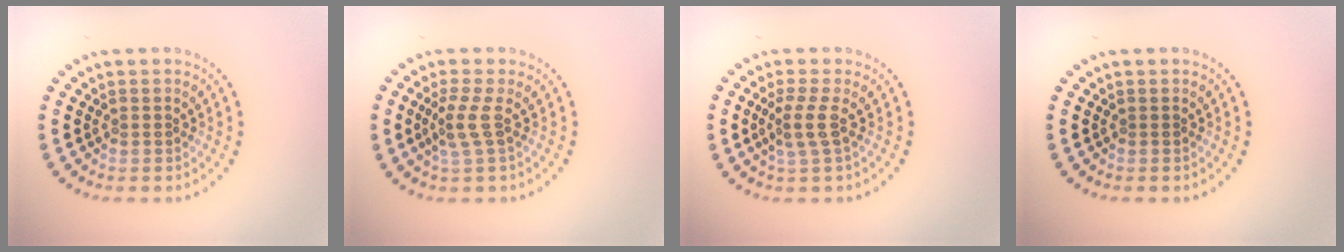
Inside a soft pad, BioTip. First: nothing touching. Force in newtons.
{"total": 2.1, "press": 1.5, "slide": 1.4}
{"total": 2.1, "press": 1.6, "slide": 1.4}
{"total": 0.0}